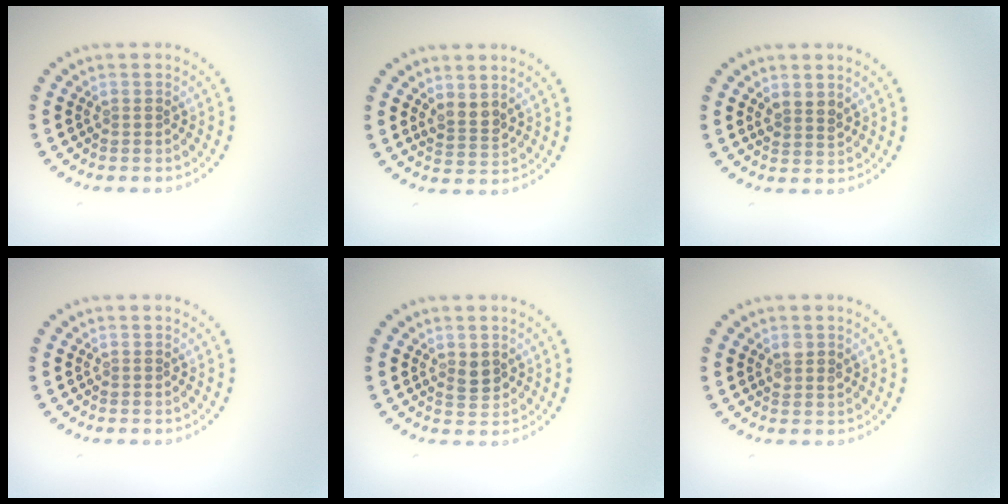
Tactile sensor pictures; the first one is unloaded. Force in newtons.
{"total": 1.9, "press": 1.6, "slide": 1.0}
{"total": 1.5, "press": 1.3, "slide": 0.7}
{"total": 0.0}
{"total": 1.7, "press": 1.6, "slide": 0.5}
{"total": 1.3, "press": 1.2, "slide": 0.4}